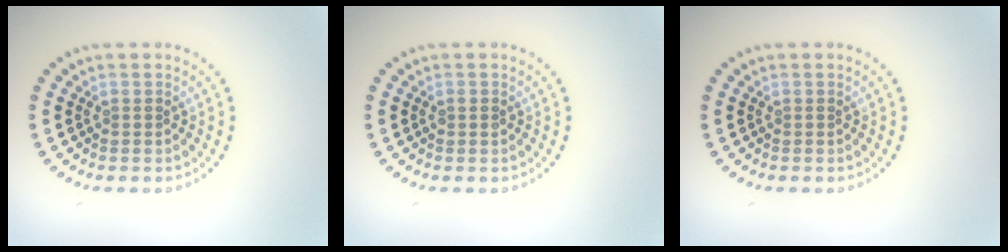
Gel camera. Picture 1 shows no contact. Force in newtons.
{"total": 0.7, "press": 0.7, "slide": 0.1}
{"total": 0.0}